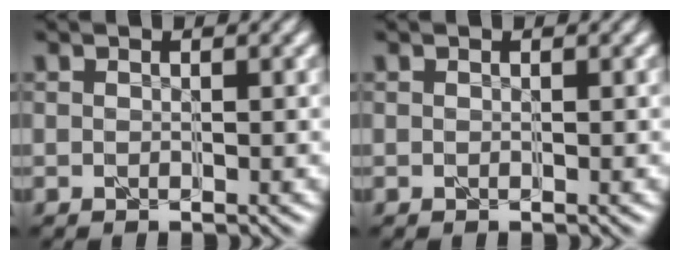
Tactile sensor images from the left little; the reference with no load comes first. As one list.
[{"total": 0.0}]